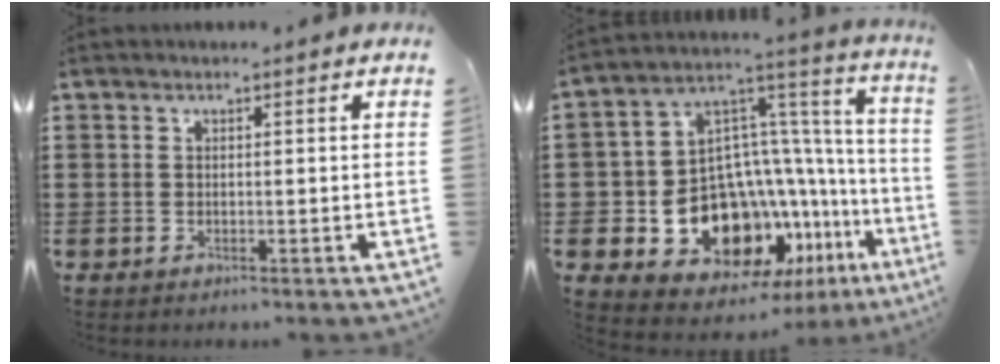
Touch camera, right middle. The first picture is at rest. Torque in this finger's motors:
{"motor_torque": [2.14, 0.00, 1.05, 0.21]}